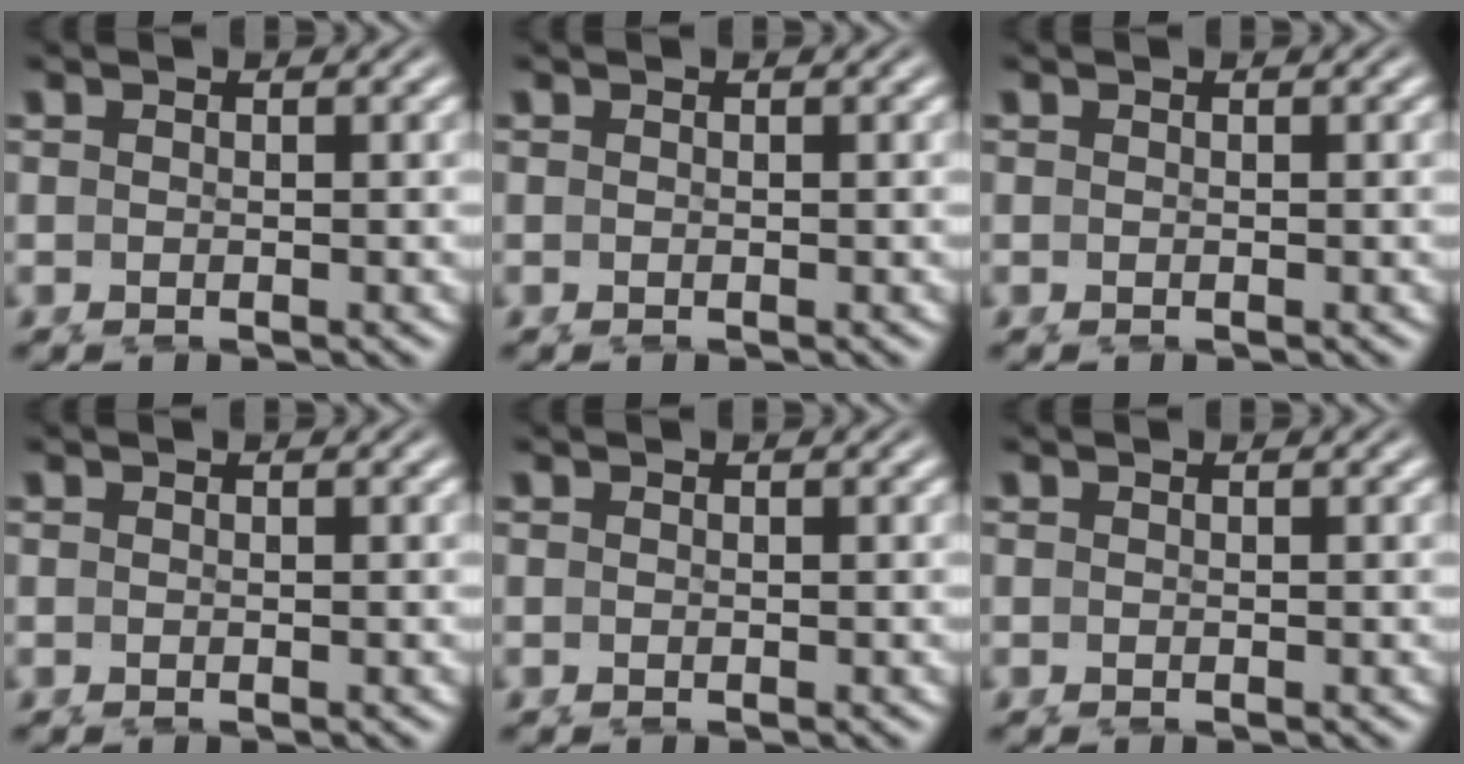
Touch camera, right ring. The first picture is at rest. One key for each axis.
{"total": 0.0}
{"total": 0.0}
{"total": 0.0}
{"total": 0.0}
{"total": 0.0}